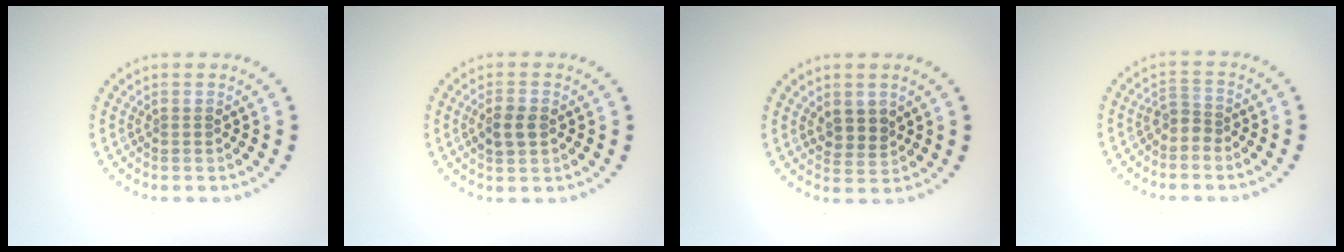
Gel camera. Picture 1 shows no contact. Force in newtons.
{"total": 2.3, "press": 2.3, "slide": 0.1}
{"total": 2.2, "press": 2.0, "slide": 0.9}
{"total": 1.8, "press": 1.2, "slide": 1.3}